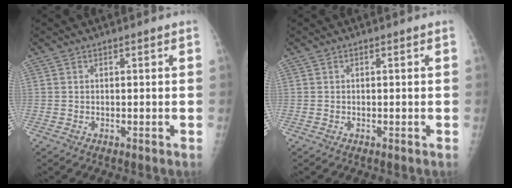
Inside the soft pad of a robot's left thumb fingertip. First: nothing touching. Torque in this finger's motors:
{"motor_torque": [-0.09, 0.19, 0.14, 0.14, -0.02]}